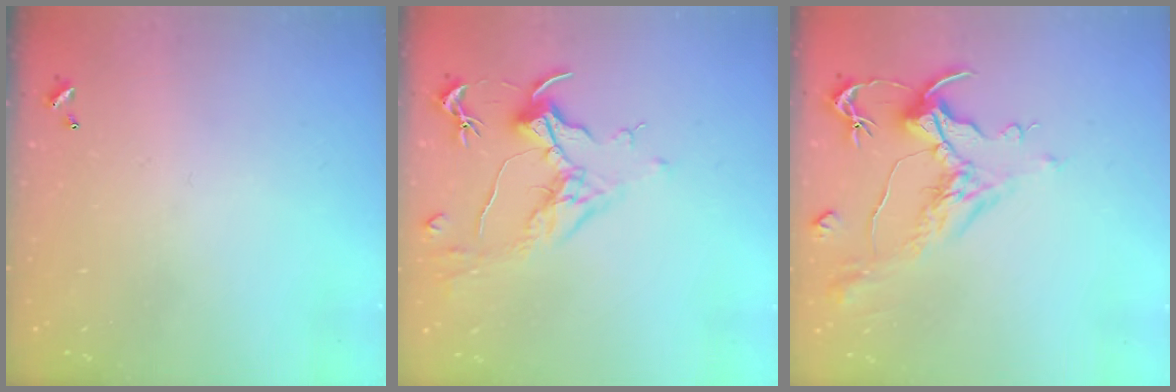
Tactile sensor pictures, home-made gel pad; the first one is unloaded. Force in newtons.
{"total": 1.6, "press": 1.4, "slide": 0.7}
{"total": 1.6, "press": 0.6, "slide": 1.4}